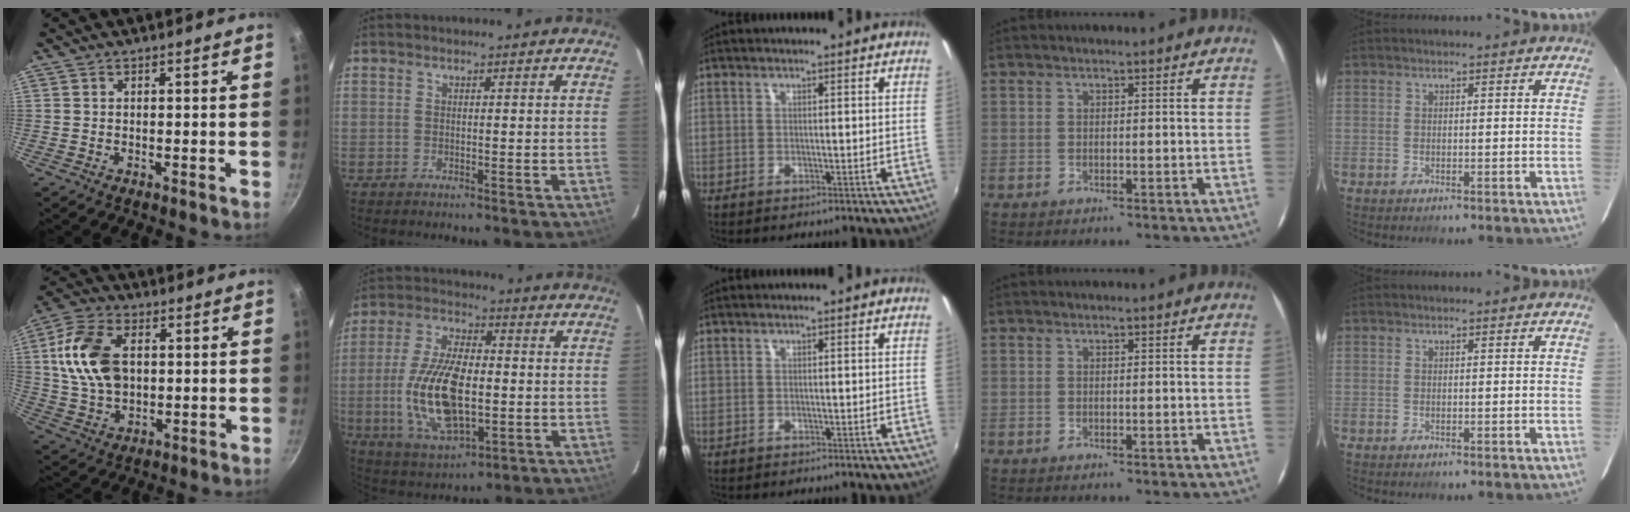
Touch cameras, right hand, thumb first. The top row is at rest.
{"thumb": {"total": 15.0, "force": [2.3, 9.8, 11.1], "torque": [-0.200, 0.003, 0.041]}, "index": {"total": 17.3, "force": [-2.2, 7.9, 15.2], "torque": [-0.313, -0.006, -0.032]}}